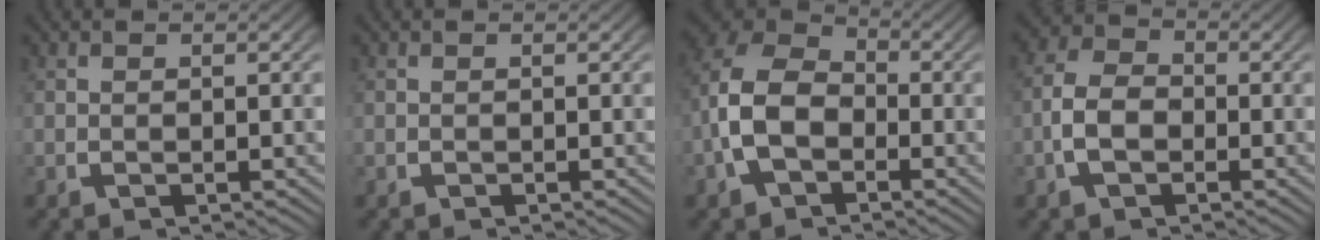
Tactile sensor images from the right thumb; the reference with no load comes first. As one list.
[{"total": 0.0}, {"total": 9.4, "force": [-0.9, 7.1, 6.0], "torque": [-0.131, -0.021, -0.011]}, {"total": 4.5, "force": [-0.9, 3.2, 3.1], "torque": [-0.063, -0.011, -0.017]}]